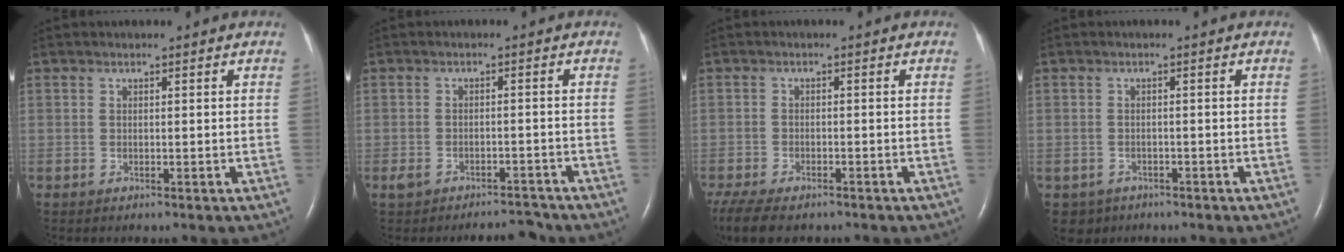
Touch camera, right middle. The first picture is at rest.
{"total": 3.9, "force": [-3.3, 1.4, 1.4], "torque": [-0.030, 0.008, -0.049]}
{"total": 11.2, "force": [-8.3, 4.7, 5.9], "torque": [-0.134, -0.012, -0.123]}
{"total": 3.0, "force": [-1.9, 2.3, 0.0], "torque": [-0.004, 0.005, -0.027]}